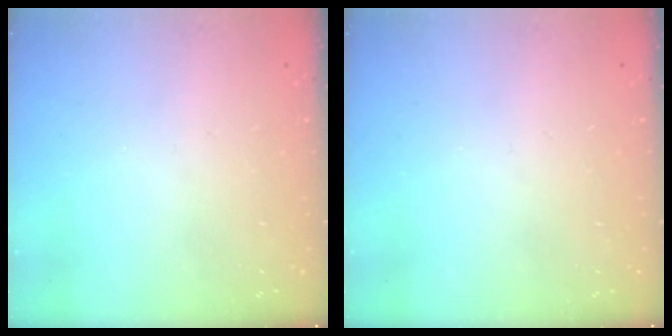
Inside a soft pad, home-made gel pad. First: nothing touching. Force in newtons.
{"total": 0.0}